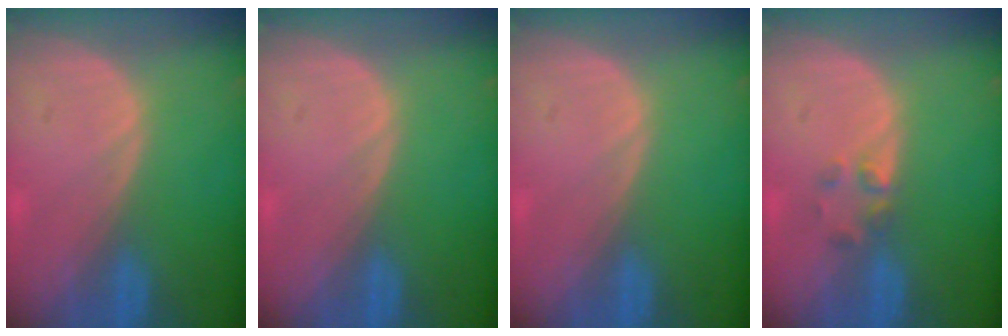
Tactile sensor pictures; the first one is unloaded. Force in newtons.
{"total": 0.0}
{"total": 0.0}
{"total": 2.0, "press": 1.9, "slide": 0.8}